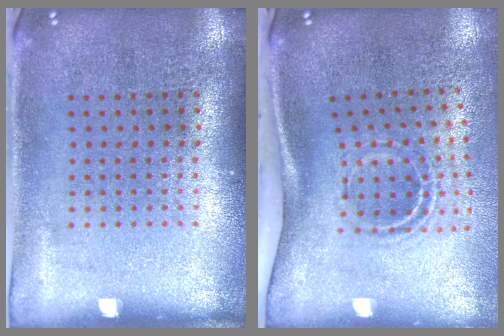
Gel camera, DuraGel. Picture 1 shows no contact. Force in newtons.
{"total": 2.0, "press": 1.2, "slide": 1.7}